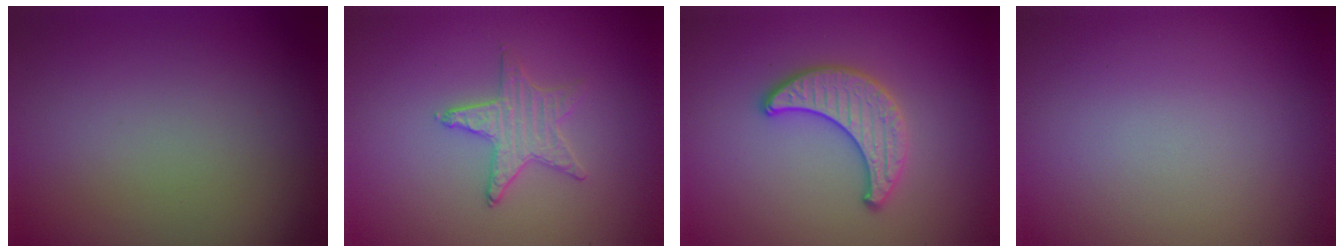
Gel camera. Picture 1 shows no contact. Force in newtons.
{"total": 1.6, "press": 1.6, "slide": 0.2}
{"total": 3.2, "press": 3.2, "slide": 0.4}
{"total": 0.0}